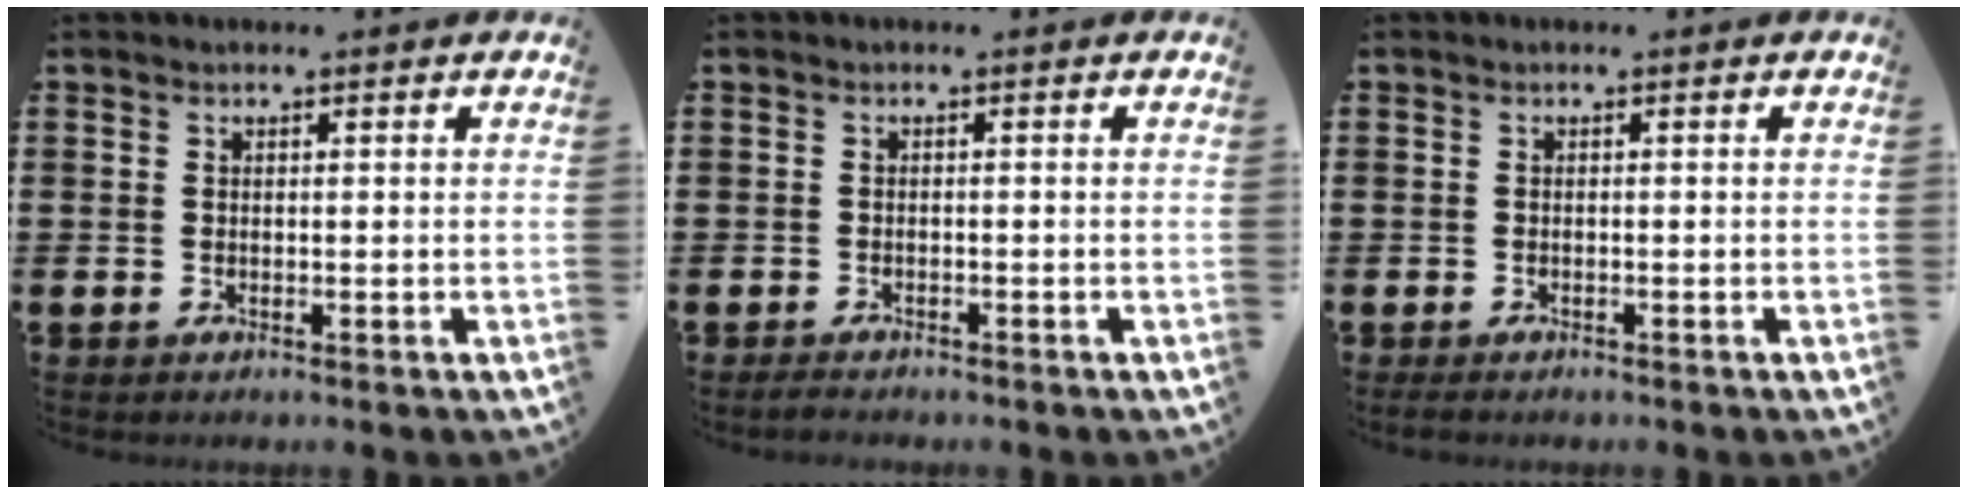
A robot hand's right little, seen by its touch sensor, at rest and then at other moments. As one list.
[{"total": 0.9, "force": [-0.8, 0.2, 0.3], "torque": [-0.009, 0.001, -0.017]}, {"total": 0.8, "force": [-0.7, 0.3, 0.3], "torque": [-0.008, 0.001, -0.017]}]